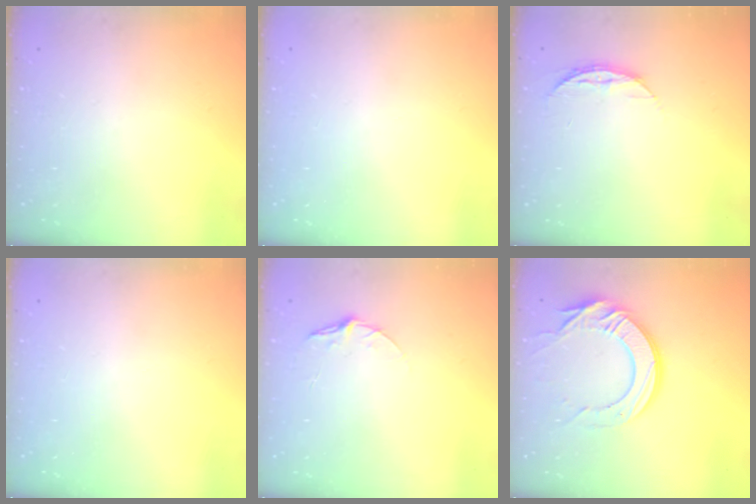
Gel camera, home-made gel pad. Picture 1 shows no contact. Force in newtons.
{"total": 0.0}
{"total": 7.3, "press": 7.3, "slide": 0.6}
{"total": 0.0}
{"total": 5.8, "press": 5.8, "slide": 0.5}
{"total": 16.4, "press": 16.4, "slide": 1.2}